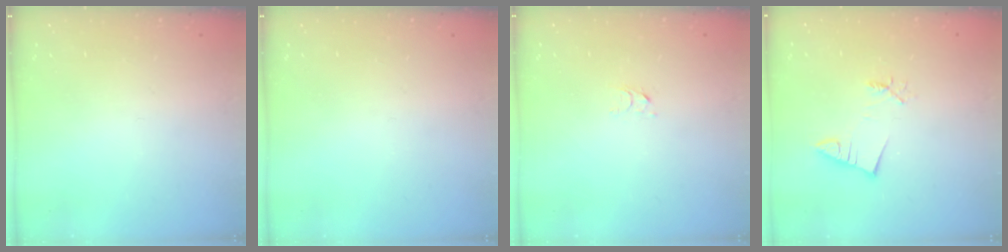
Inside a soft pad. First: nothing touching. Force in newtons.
{"total": 0.0}
{"total": 2.6, "press": 2.6, "slide": 0.2}
{"total": 2.5, "press": 2.5, "slide": 0.3}